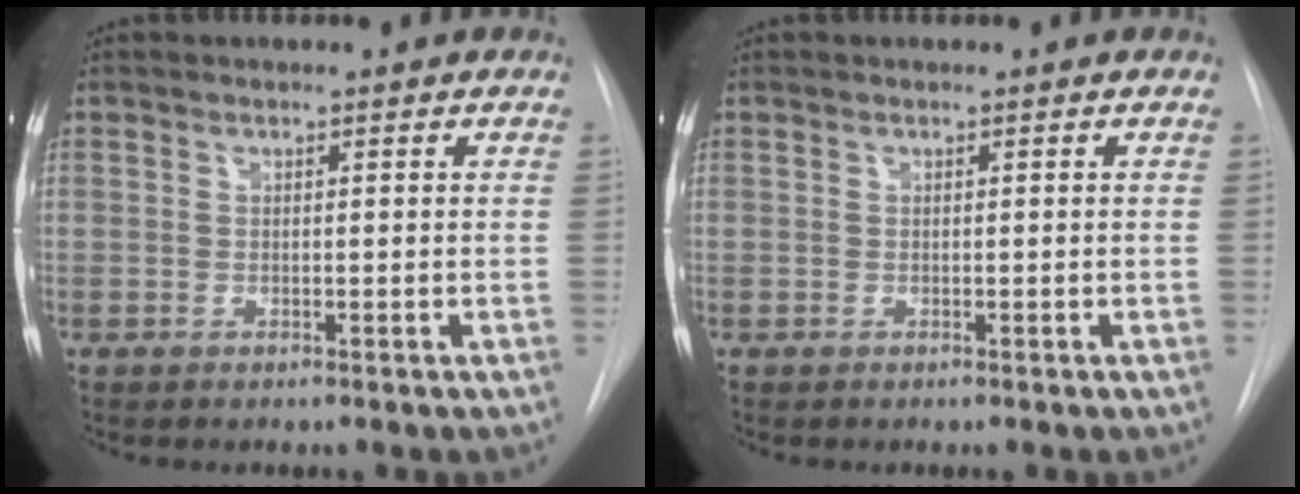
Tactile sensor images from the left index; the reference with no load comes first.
{"total": 0.0}